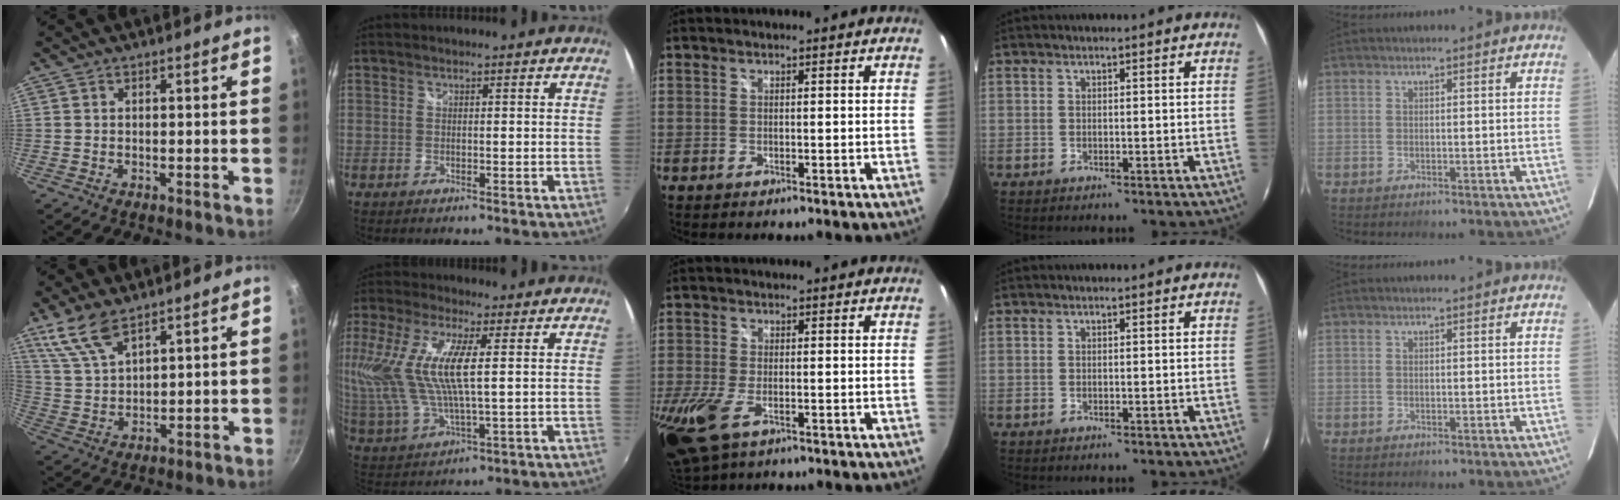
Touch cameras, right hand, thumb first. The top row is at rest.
{"thumb": {"total": 8.6, "force": [6.1, 3.1, 5.2], "torque": [-0.102, -0.021, 0.136]}, "index": {"total": 19.0, "force": [3.9, 6.7, 17.3], "torque": [-0.355, 0.000, 0.081]}, "middle": {"total": 14.8, "force": [-6.6, 8.2, 10.5], "torque": [-0.262, -0.051, -0.115]}}